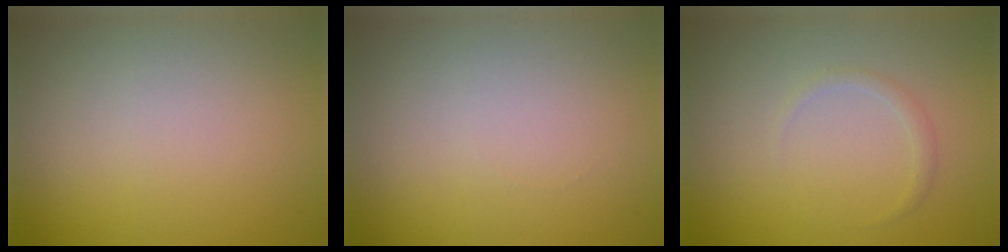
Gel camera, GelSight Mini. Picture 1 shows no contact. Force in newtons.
{"total": 0.0}
{"total": 0.8, "press": 0.8, "slide": 0.2}